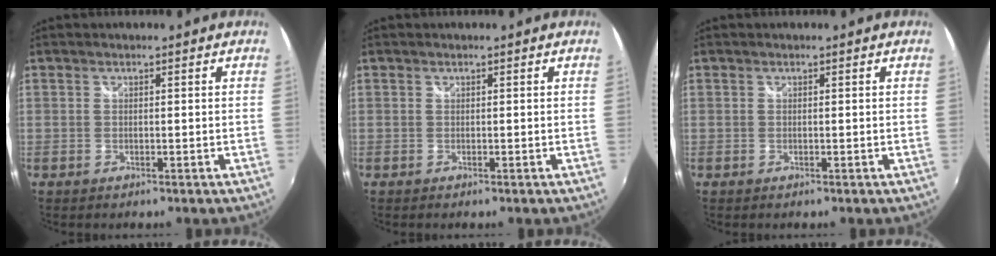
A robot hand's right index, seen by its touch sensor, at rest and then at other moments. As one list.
[{"total": 0.0}, {"total": 0.0}]